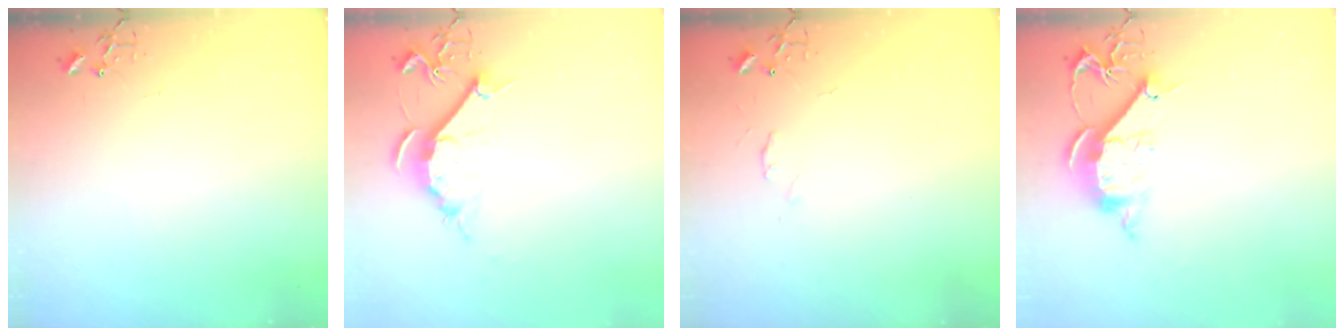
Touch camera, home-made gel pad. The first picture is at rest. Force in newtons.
{"total": 9.3, "press": 9.2, "slide": 1.0}
{"total": 4.1, "press": 4.1, "slide": 0.7}
{"total": 12.5, "press": 12.5, "slide": 0.2}